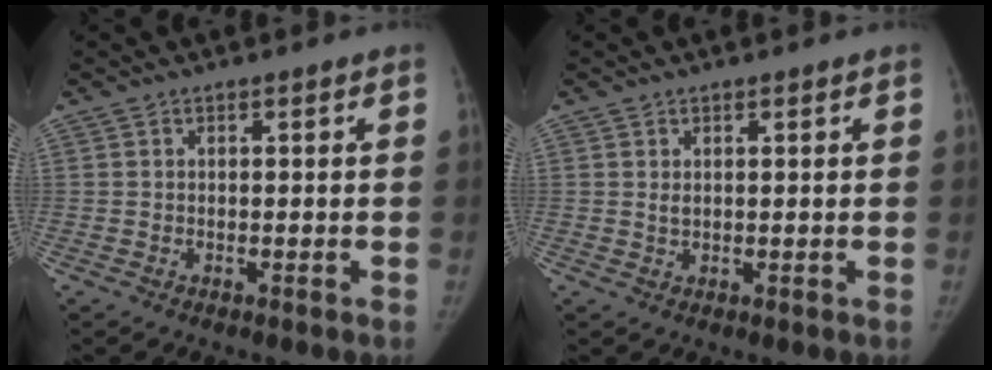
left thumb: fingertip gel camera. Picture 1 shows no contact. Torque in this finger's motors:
{"motor_torque": [0.39, 0.47, 0.56, -0.47, 0.03]}